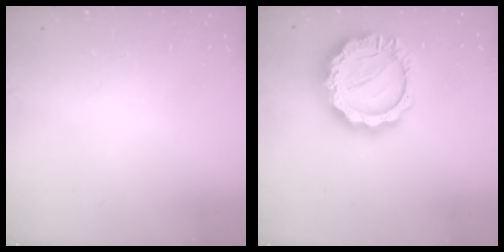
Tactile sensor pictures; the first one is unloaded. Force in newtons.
{"total": 19.1, "press": 19.1, "slide": 1.4}